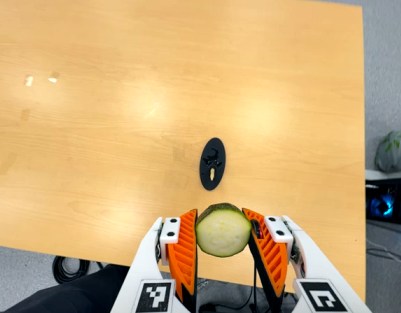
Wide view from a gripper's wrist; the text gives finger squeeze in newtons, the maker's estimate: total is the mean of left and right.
{"total": 9.0, "left": 8.3, "right": 9.8}